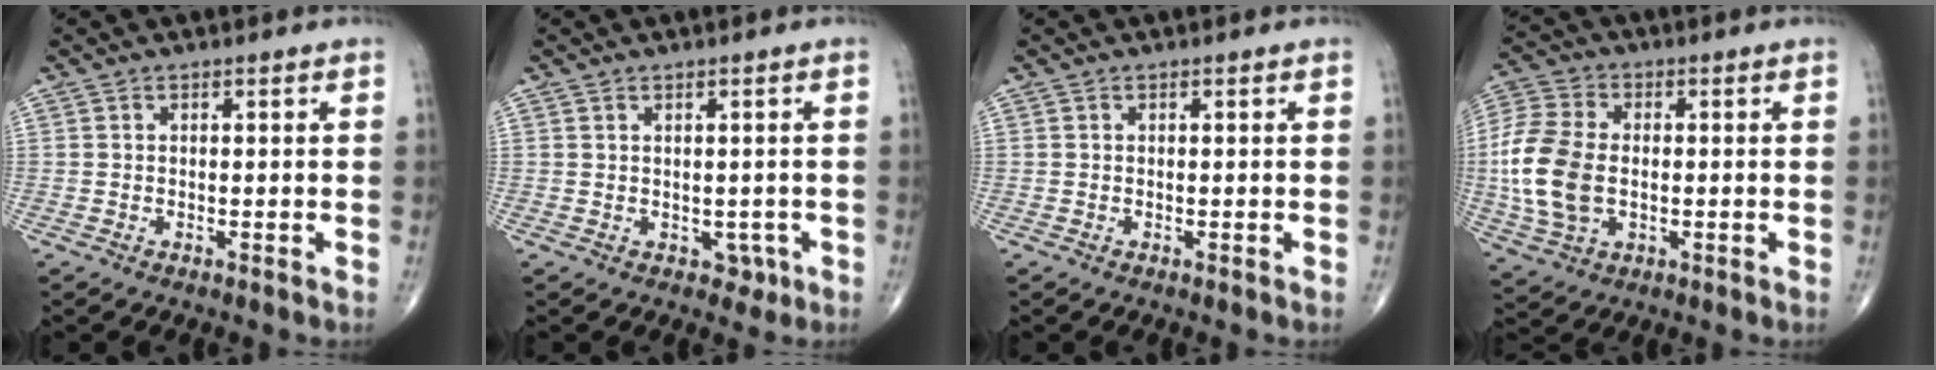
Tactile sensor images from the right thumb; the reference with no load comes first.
{"total": 2.1, "force": [-0.1, 1.8, 1.1], "torque": [-0.002, 0.000, 0.003]}
{"total": 0.0}
{"total": 14.4, "force": [-0.9, 9.4, 10.9], "torque": [-0.242, 0.004, -0.014]}